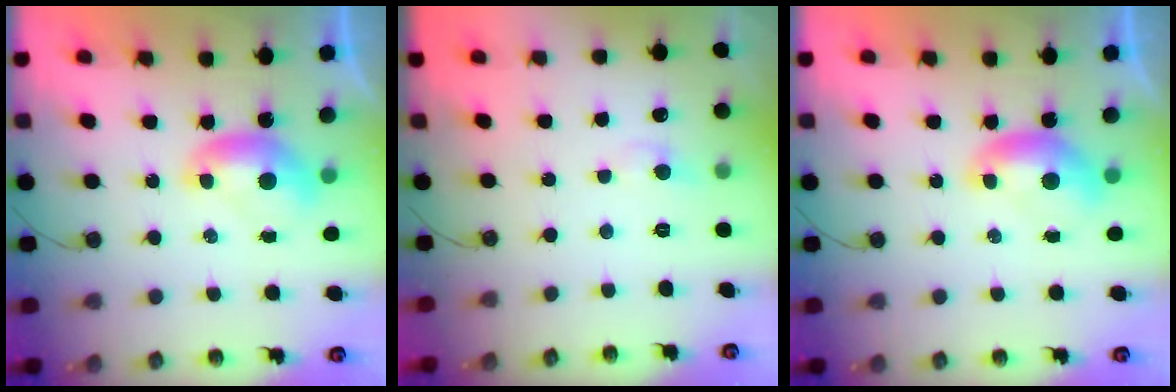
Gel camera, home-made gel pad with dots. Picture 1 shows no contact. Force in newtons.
{"total": 2.7, "press": 2.6, "slide": 0.8}
{"total": 0.0}